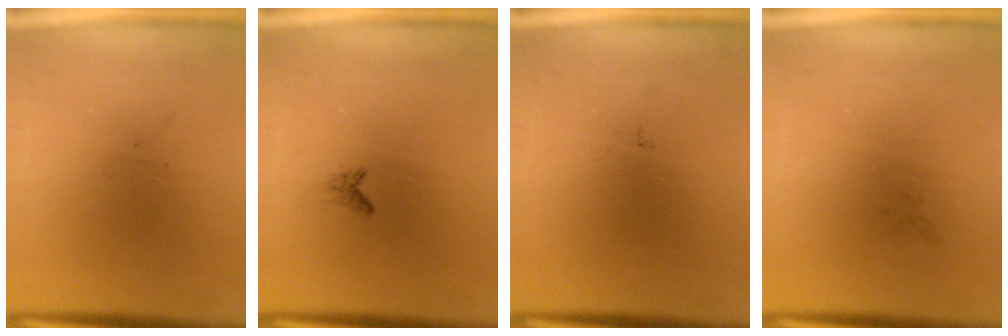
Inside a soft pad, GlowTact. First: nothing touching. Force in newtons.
{"total": 0.6}
{"total": 0.0}
{"total": 0.0}